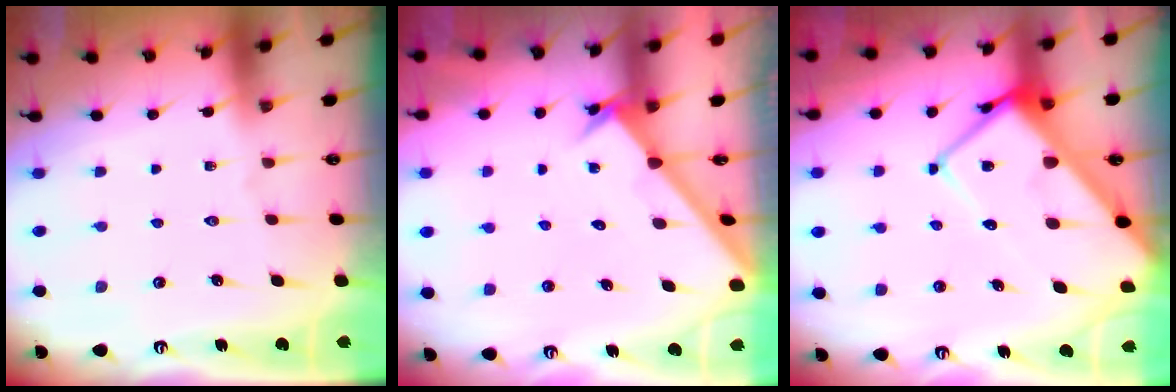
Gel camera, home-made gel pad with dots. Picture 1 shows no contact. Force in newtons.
{"total": 2.1, "press": 2.1, "slide": 0.2}
{"total": 12.7, "press": 12.6, "slide": 1.3}